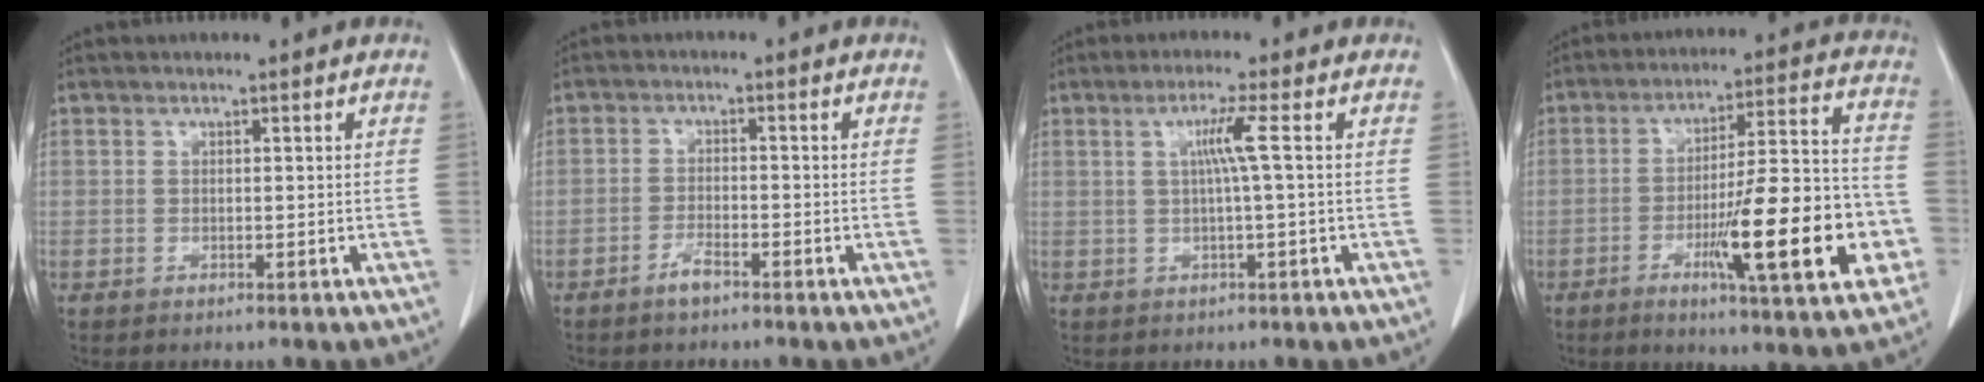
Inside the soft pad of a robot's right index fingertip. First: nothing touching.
{"total": 2.4, "force": [-1.9, 0.4, 1.5], "torque": [-0.029, 0.000, -0.036]}
{"total": 3.6, "force": [0.5, -1.0, 3.4], "torque": [-0.068, 0.004, 0.011]}
{"total": 18.8, "force": [-5.6, 2.4, 17.7], "torque": [-0.245, 0.005, -0.079]}